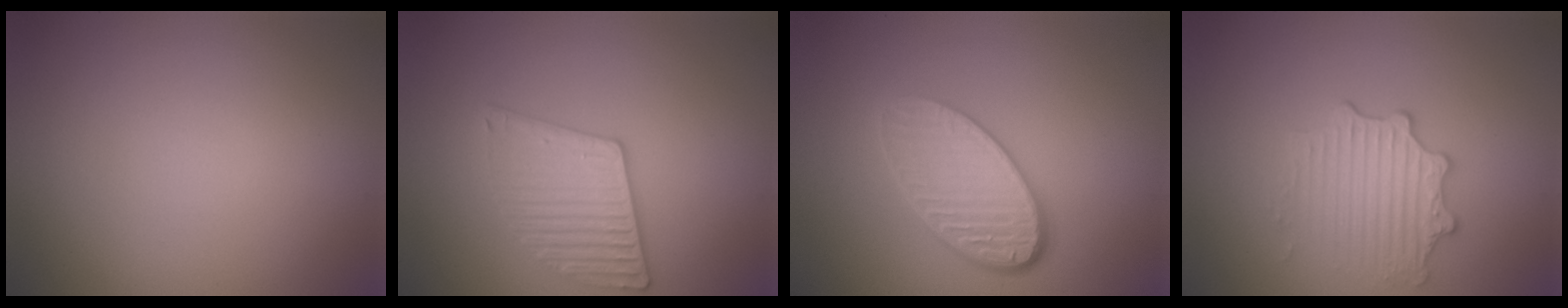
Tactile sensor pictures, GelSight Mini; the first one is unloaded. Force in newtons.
{"total": 3.2, "press": 3.1, "slide": 0.6}
{"total": 5.1, "press": 3.7, "slide": 3.5}
{"total": 2.9, "press": 2.8, "slide": 0.7}